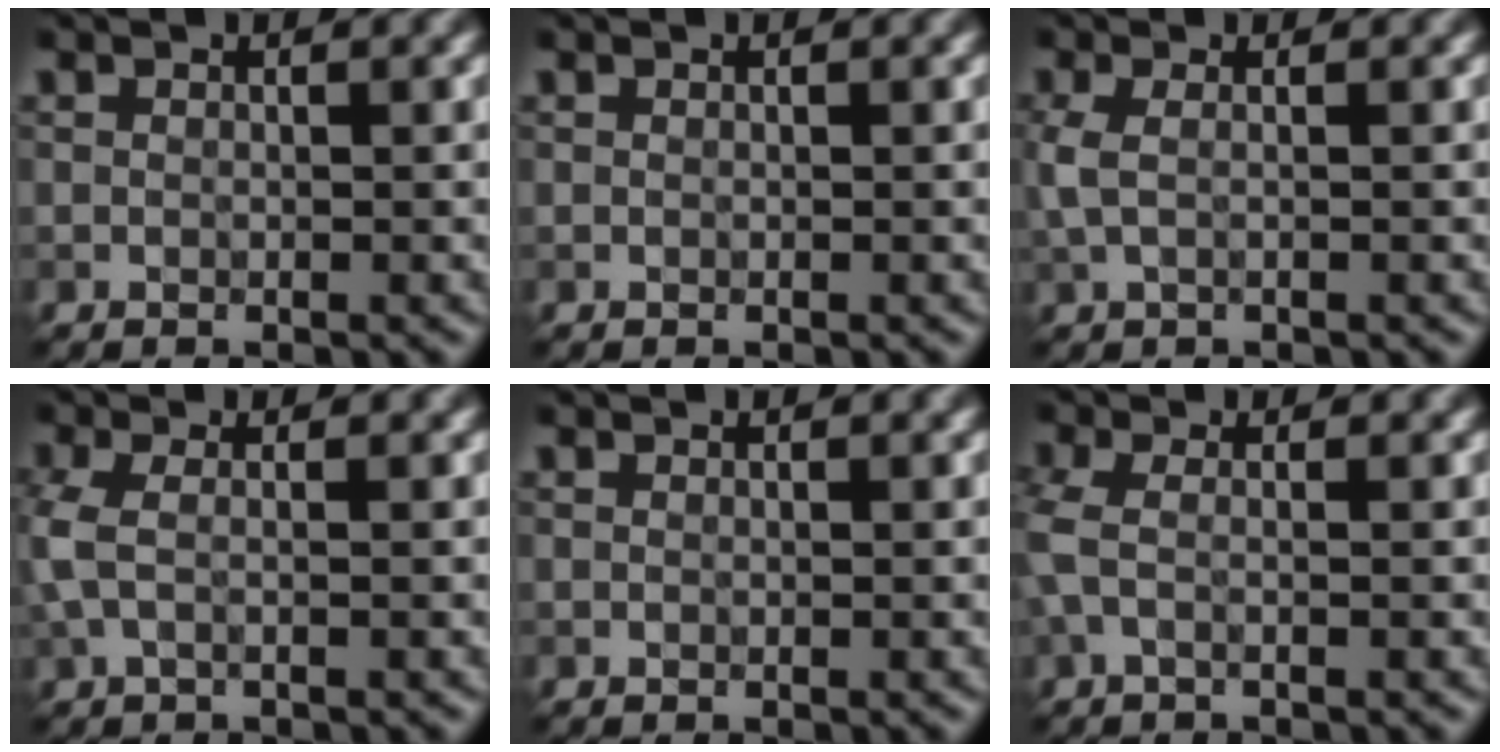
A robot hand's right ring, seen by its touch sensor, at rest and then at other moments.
{"total": 0.0}
{"total": 1.8, "force": [0.3, 0.6, 1.6], "torque": [-0.042, 0.005, 0.002]}
{"total": 2.4, "force": [0.1, 0.9, 2.3], "torque": [-0.066, 0.003, -0.007]}
{"total": 0.0}
{"total": 2.0, "force": [-0.1, 0.7, 1.9], "torque": [-0.054, -0.004, -0.013]}